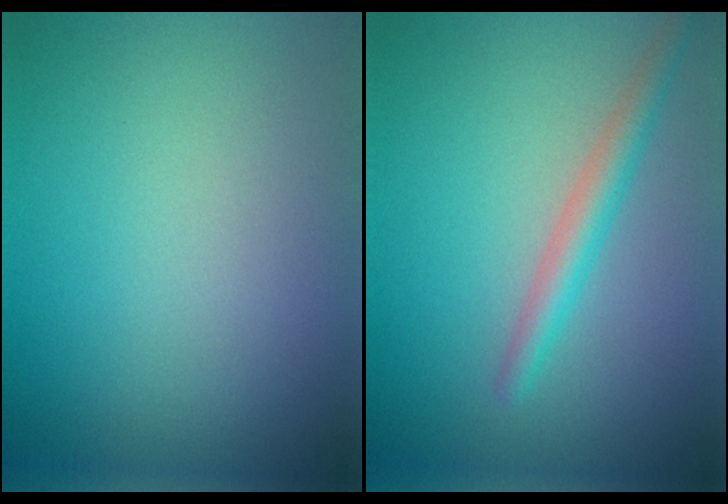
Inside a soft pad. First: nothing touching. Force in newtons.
{"total": 2.5, "press": 2.5, "slide": 0.1}